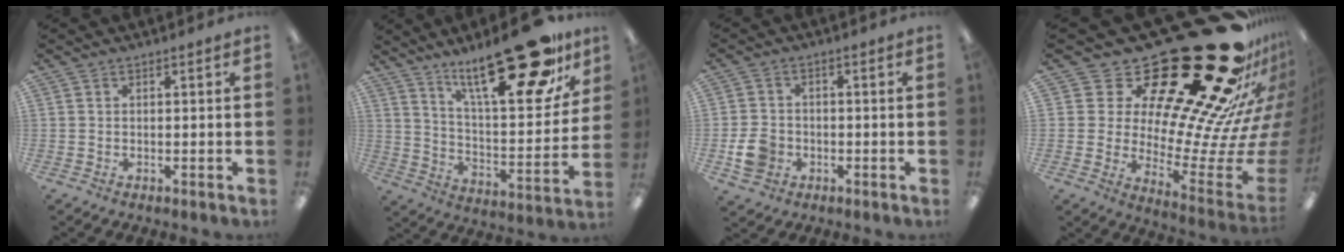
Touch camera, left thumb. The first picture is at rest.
{"total": 25.8, "force": [18.5, 7.8, 16.3], "torque": [-0.221, -0.121, 0.296]}
{"total": 6.3, "force": [-1.9, 5.2, 3.0], "torque": [-0.045, 0.006, -0.032]}
{"total": 37.8, "force": [22.8, 14.0, 26.7], "torque": [-0.336, -0.230, 0.440]}